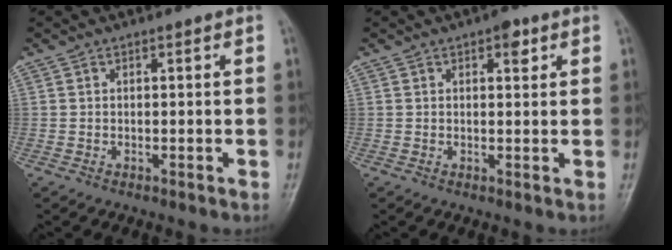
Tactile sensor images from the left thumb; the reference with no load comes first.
{"total": 2.8, "force": [1.4, 1.4, 2.0], "torque": [-0.017, -0.002, 0.016]}